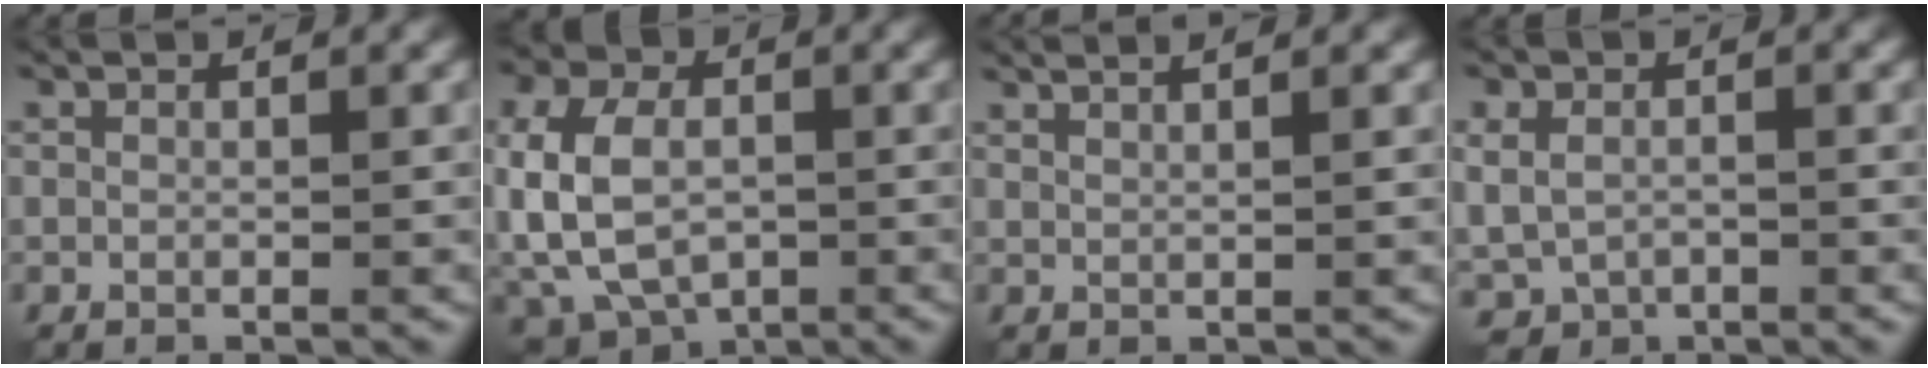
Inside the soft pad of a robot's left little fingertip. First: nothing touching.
{"total": 11.4, "force": [-2.1, 7.7, 8.2], "torque": [-0.179, 0.002, -0.037]}
{"total": 3.1, "force": [2.3, 0.8, 1.9], "torque": [-0.011, 0.013, 0.011]}
{"total": 4.2, "force": [-0.8, 3.2, 2.5], "torque": [-0.051, -0.008, -0.005]}